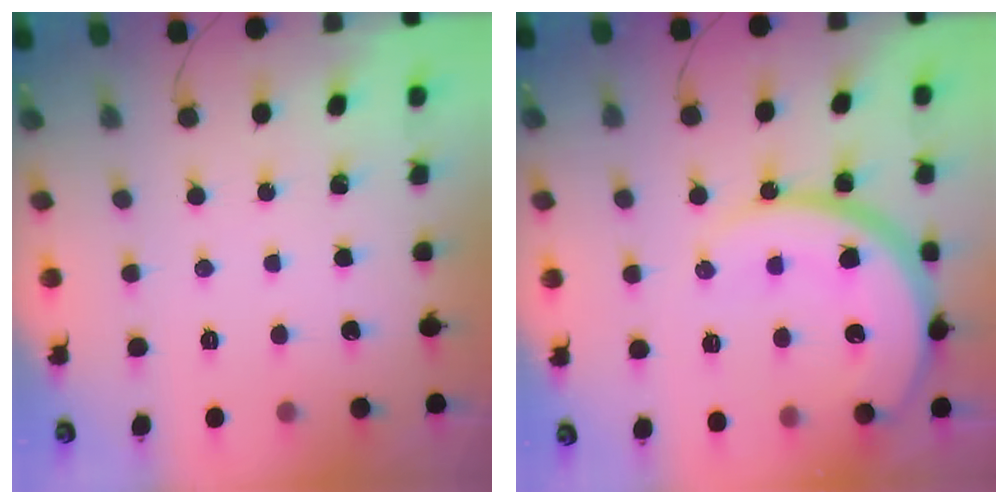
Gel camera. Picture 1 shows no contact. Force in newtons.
{"total": 18.8, "press": 18.8, "slide": 1.6}